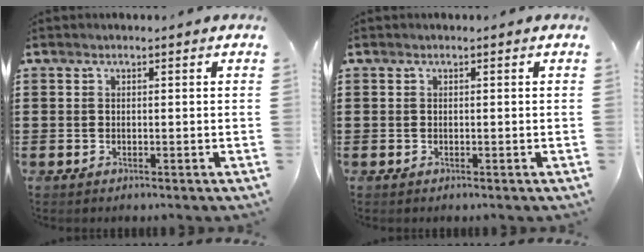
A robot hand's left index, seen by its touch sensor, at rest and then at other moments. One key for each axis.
{"total": 0.0}